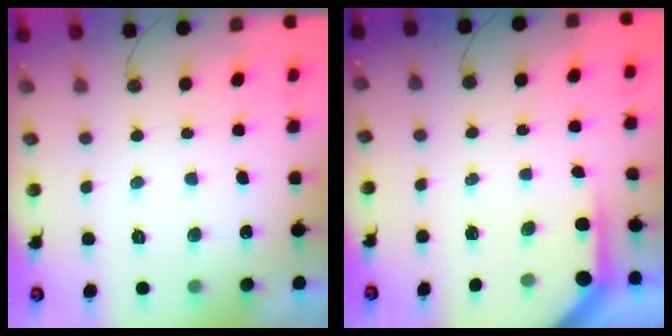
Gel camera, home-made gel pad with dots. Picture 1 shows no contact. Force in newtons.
{"total": 3.8, "press": 3.8, "slide": 0.3}